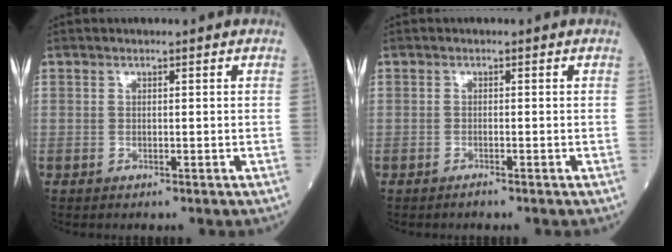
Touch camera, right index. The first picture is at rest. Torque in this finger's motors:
{"motor_torque": [0.22, -0.05, 0.09, 0.01]}